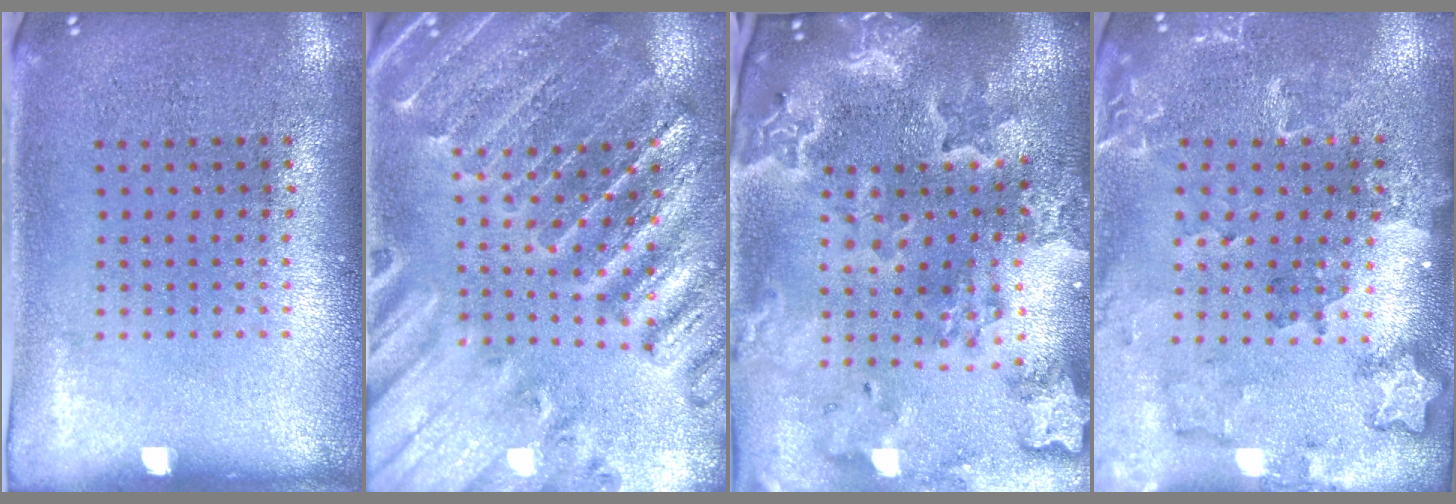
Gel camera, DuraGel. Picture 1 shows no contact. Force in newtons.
{"total": 2.7, "press": 2.7, "slide": 0.4}
{"total": 3.6, "press": 3.2, "slide": 1.8}
{"total": 1.8, "press": 1.7, "slide": 0.2}